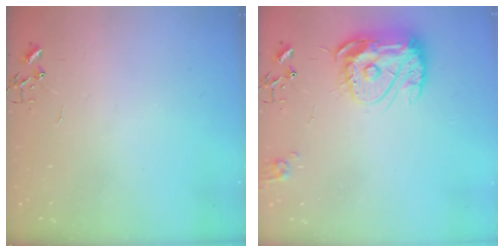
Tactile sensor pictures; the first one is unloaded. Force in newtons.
{"total": 15.4, "press": 15.3, "slide": 1.3}